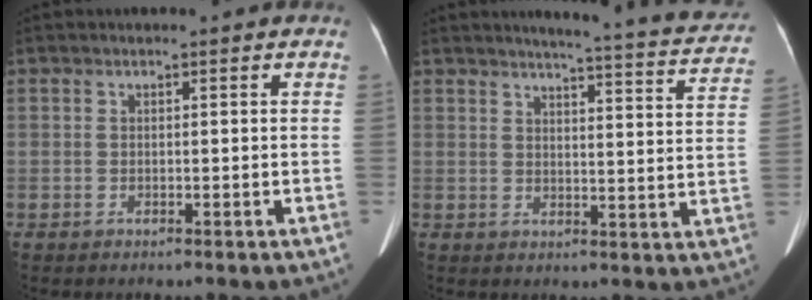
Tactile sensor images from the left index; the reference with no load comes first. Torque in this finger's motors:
{"motor_torque": [0.54, -0.90, 0.01, 0.00]}